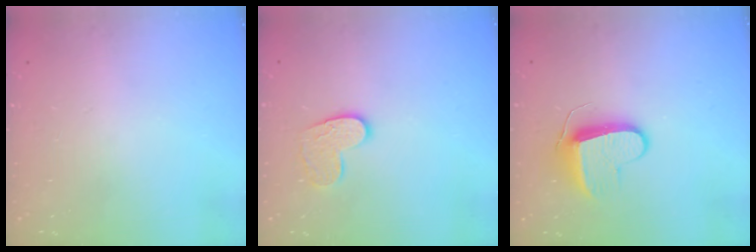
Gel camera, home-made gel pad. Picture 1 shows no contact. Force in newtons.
{"total": 9.5, "press": 9.5, "slide": 0.6}
{"total": 9.1, "press": 9.1, "slide": 0.3}